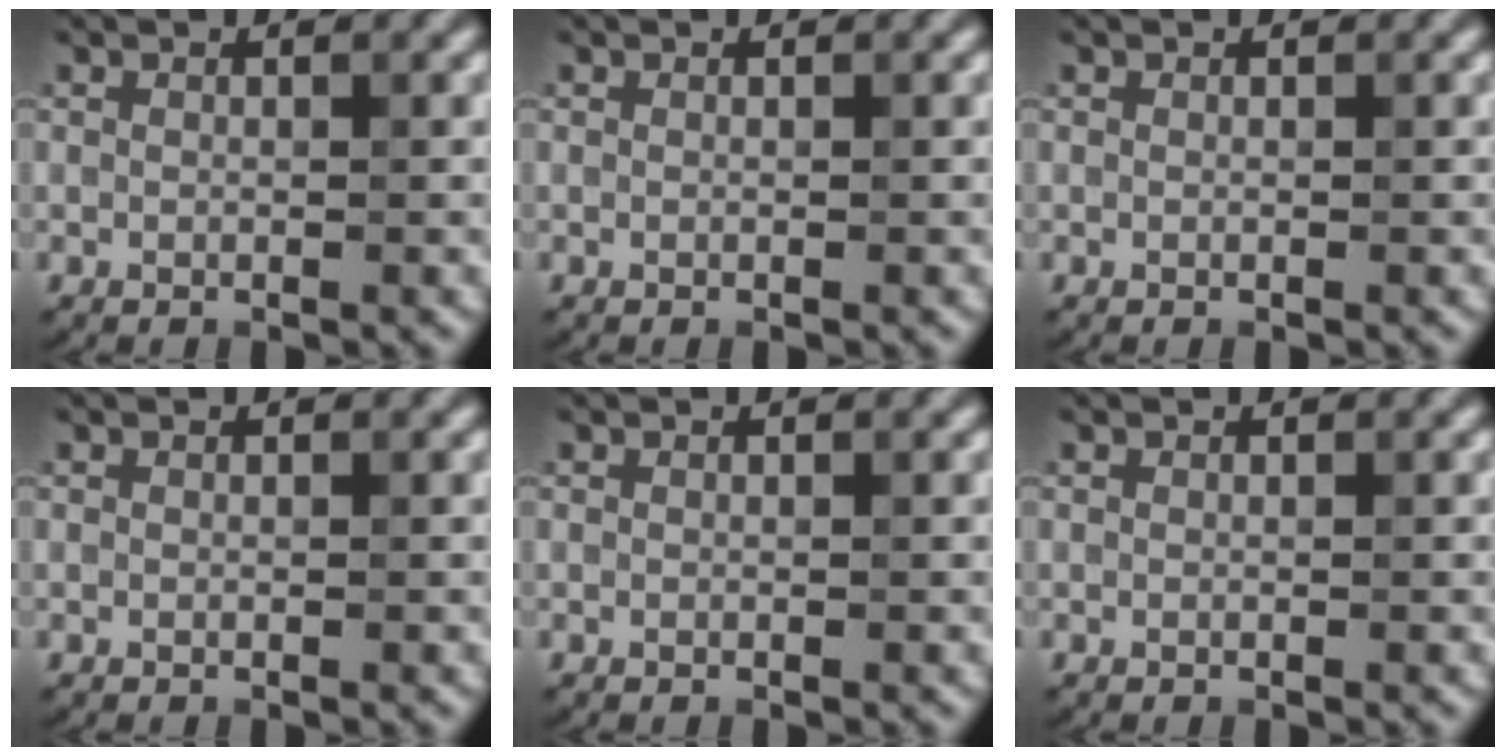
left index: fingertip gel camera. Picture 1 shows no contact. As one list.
[{"total": 0.0}, {"total": 0.0}, {"total": 0.0}, {"total": 0.0}, {"total": 0.0}]